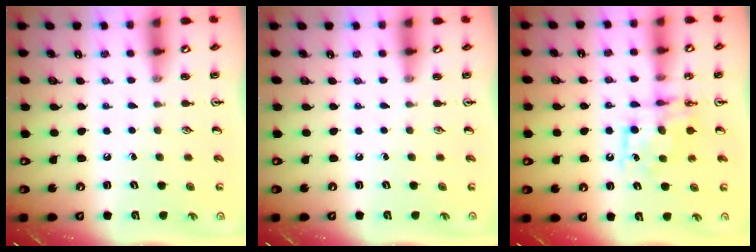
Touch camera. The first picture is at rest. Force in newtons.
{"total": 0.0}
{"total": 8.1, "press": 8.1, "slide": 0.4}